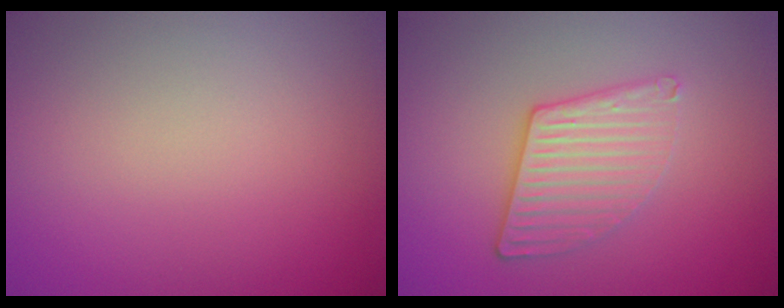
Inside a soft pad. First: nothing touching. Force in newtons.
{"total": 3.4, "press": 2.9, "slide": 1.7}